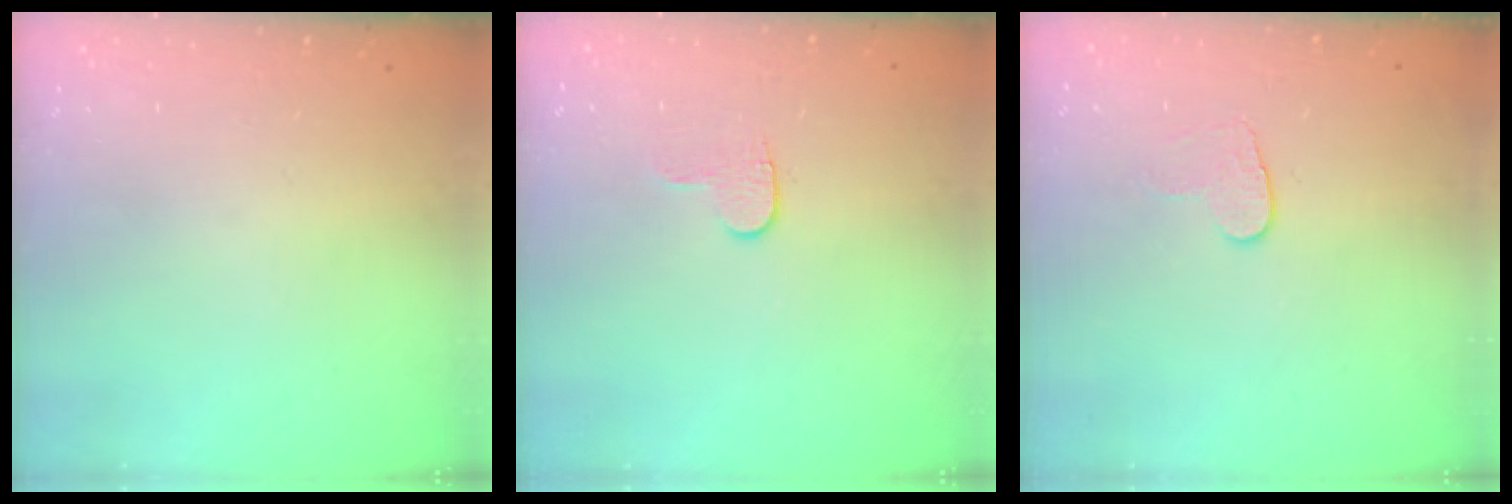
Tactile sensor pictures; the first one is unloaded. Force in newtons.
{"total": 3.7, "press": 3.6, "slide": 0.4}
{"total": 6.2, "press": 6.1, "slide": 0.5}